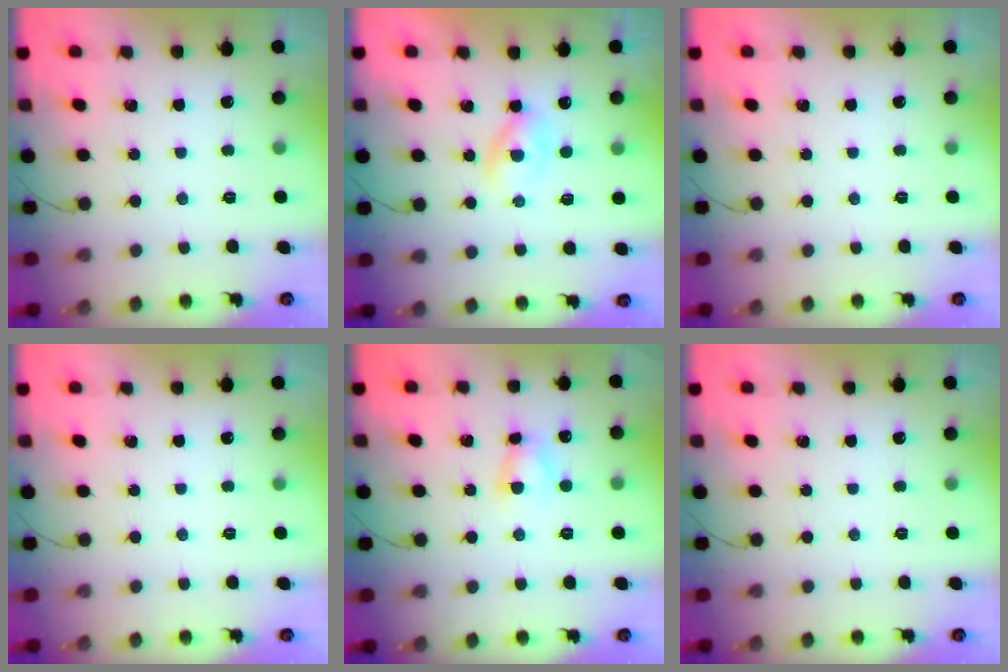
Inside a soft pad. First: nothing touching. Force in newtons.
{"total": 2.4, "press": 2.2, "slide": 1.0}
{"total": 0.0}
{"total": 0.0}
{"total": 4.3, "press": 4.3, "slide": 0.4}
{"total": 0.0}